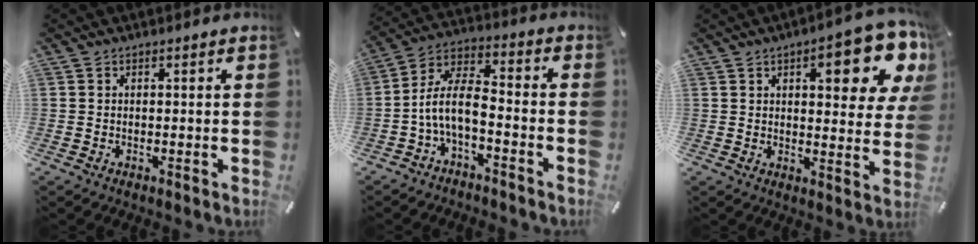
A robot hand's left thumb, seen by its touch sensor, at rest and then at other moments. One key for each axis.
{"total": 9.1, "fx": -3.8, "fy": 4.0, "fz": 7.2, "tx": -0.152, "ty": 0.001, "tz": -0.073}
{"total": 14.8, "fx": 7.1, "fy": 5.4, "fz": 11.8, "tx": -0.149, "ty": -0.034, "tz": 0.110}